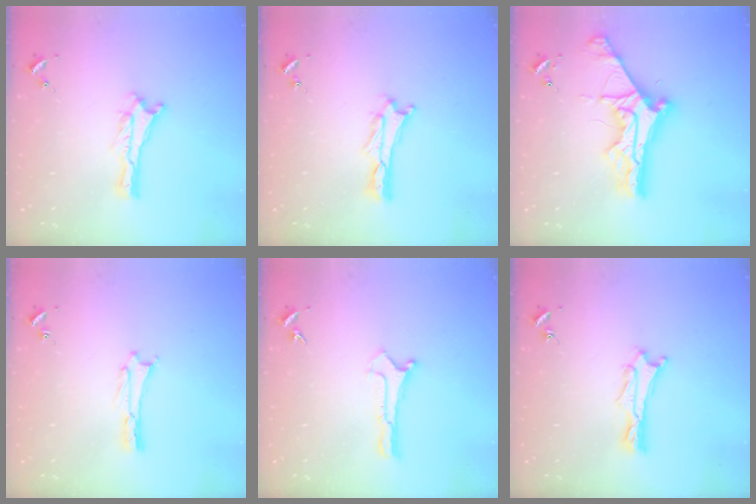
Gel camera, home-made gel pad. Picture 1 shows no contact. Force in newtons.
{"total": 0.9, "press": 0.9, "slide": 0.2}
{"total": 10.1, "press": 10.0, "slide": 1.1}
{"total": 0.5, "press": 0.5, "slide": 0.2}
{"total": 0.0}
{"total": 0.9, "press": 0.9, "slide": 0.2}